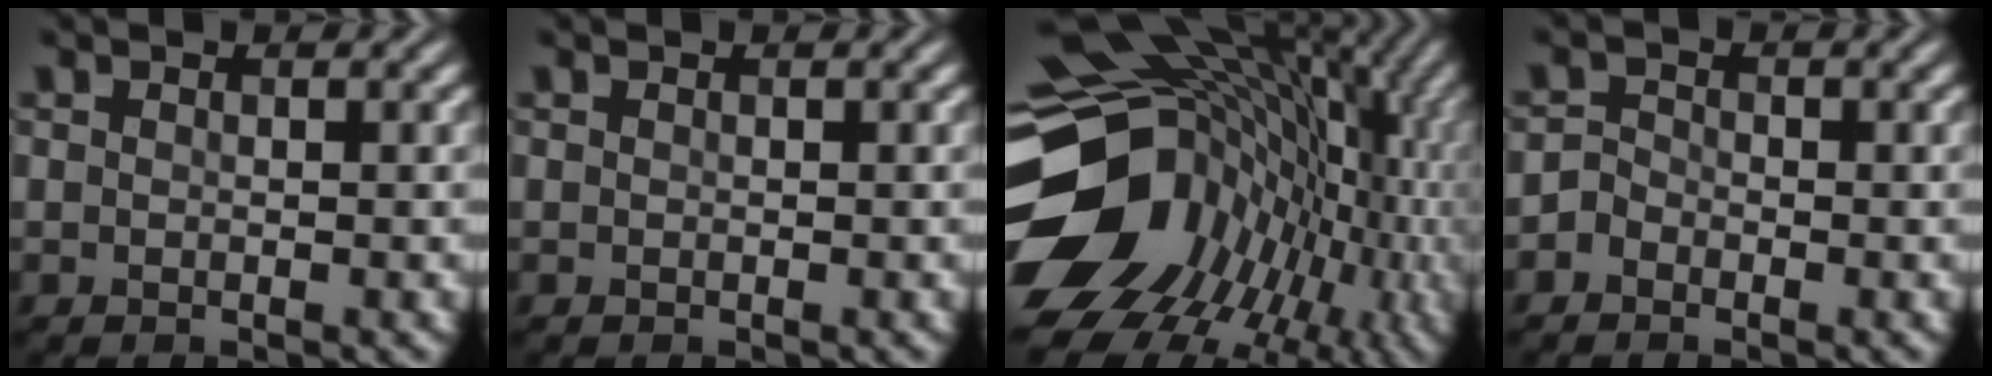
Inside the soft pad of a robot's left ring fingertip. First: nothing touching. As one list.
[{"total": 0.0}, {"total": 17.2, "force": [-1.4, 13.7, 10.3], "torque": [-0.194, -0.003, -0.005]}, {"total": 1.3, "force": [-0.8, 0.9, 0.4], "torque": [0.001, 0.003, -0.022]}]